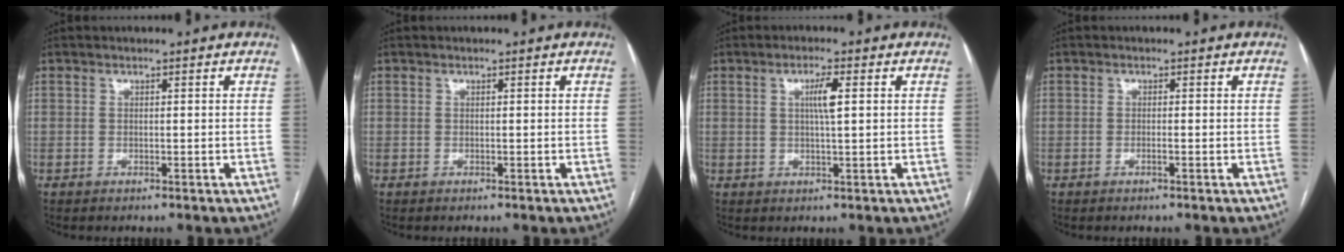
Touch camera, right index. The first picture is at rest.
{"total": 0.0}
{"total": 3.6, "force": [0.9, 0.1, 3.5], "torque": [-0.062, -0.001, 0.014]}
{"total": 0.7, "force": [-0.3, -0.1, 0.6], "torque": [-0.013, -0.001, -0.005]}